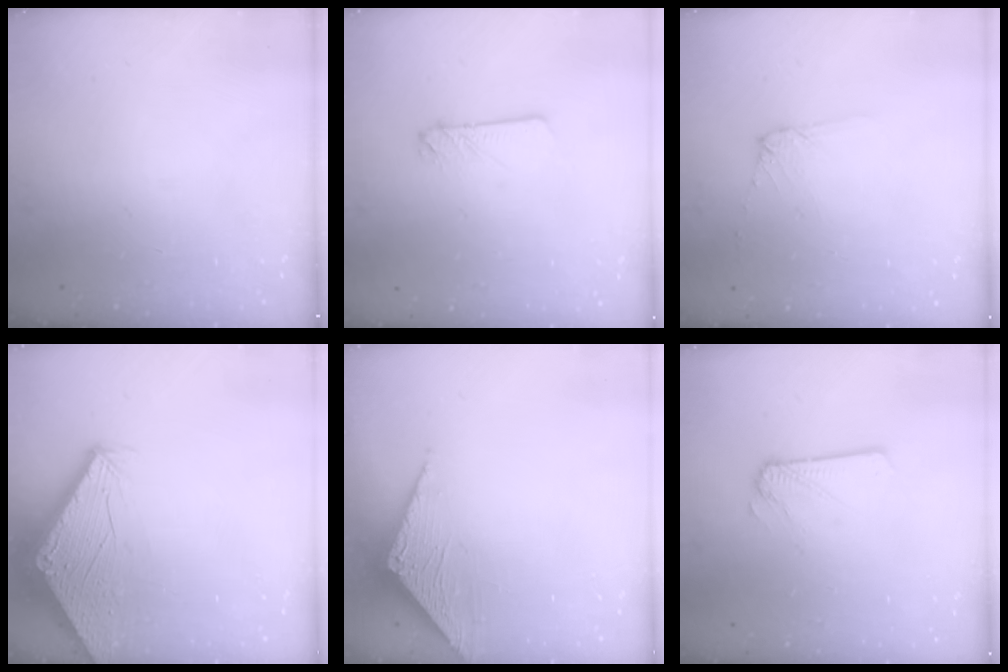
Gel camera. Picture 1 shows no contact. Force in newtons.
{"total": 2.3, "press": 2.3, "slide": 0.3}
{"total": 5.1, "press": 5.1, "slide": 0.8}
{"total": 2.8, "press": 2.8, "slide": 0.1}
{"total": 3.0, "press": 3.0, "slide": 0.2}
{"total": 1.2, "press": 1.2, "slide": 0.1}